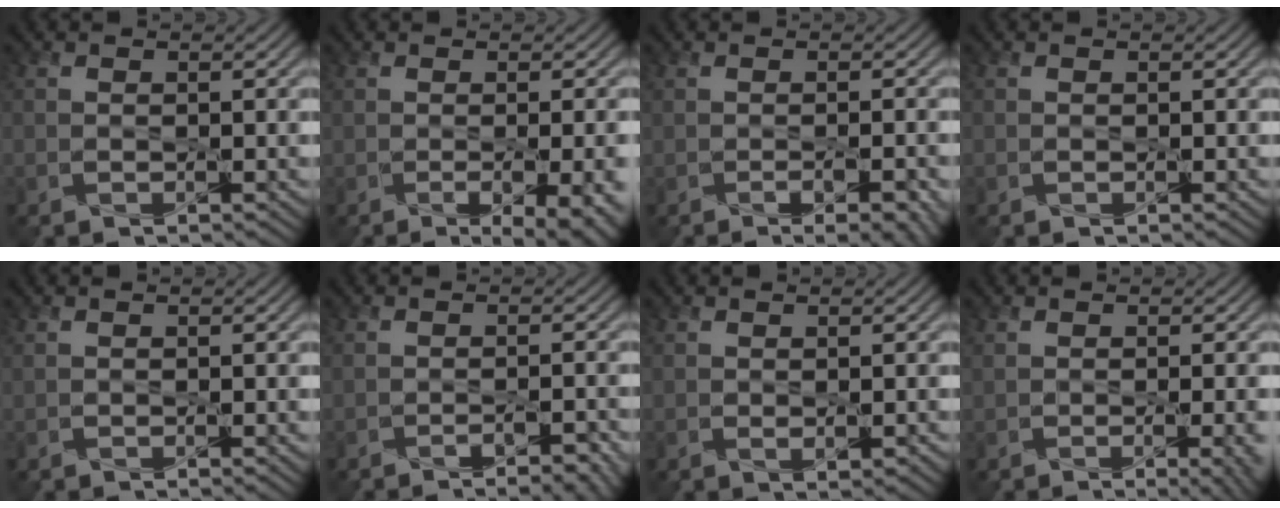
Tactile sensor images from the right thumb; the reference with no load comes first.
{"total": 7.3, "force": [-2.8, 2.7, 6.2], "torque": [-0.073, -0.016, -0.011]}
{"total": 4.4, "force": [-2.2, 1.2, 3.6], "torque": [-0.044, 0.000, -0.019]}
{"total": 0.0}
{"total": 0.7, "force": [0.3, 0.3, 0.5], "torque": [-0.015, 0.001, 0.010]}
{"total": 2.7, "force": [-1.7, 0.6, 2.0], "torque": [-0.031, 0.000, -0.021]}
{"total": 1.4, "force": [0.2, 0.7, 1.2], "torque": [-0.025, -0.006, 0.011]}
{"total": 3.6, "force": [-0.6, 1.0, 3.3], "torque": [-0.046, -0.004, -0.002]}